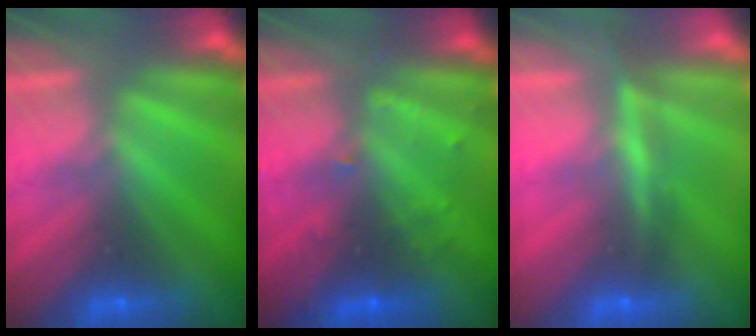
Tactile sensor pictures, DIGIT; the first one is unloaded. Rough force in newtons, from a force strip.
{"total": 2.9}
{"total": 4.5}